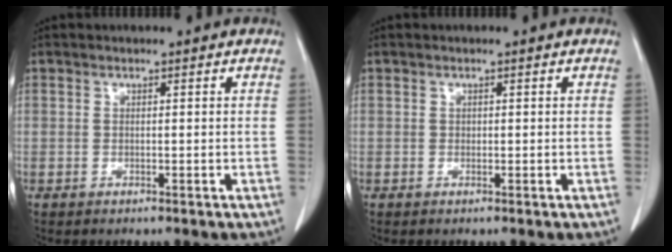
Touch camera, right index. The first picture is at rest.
{"total": 0.0}